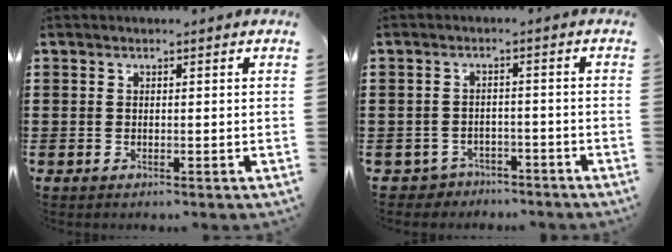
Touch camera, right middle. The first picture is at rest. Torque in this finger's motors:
{"motor_torque": [0.06, 0.18, -0.01, -0.02]}